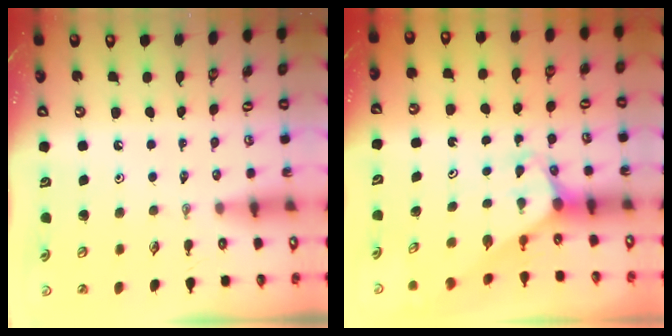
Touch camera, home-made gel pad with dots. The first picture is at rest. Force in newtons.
{"total": 3.2, "press": 3.2, "slide": 0.2}